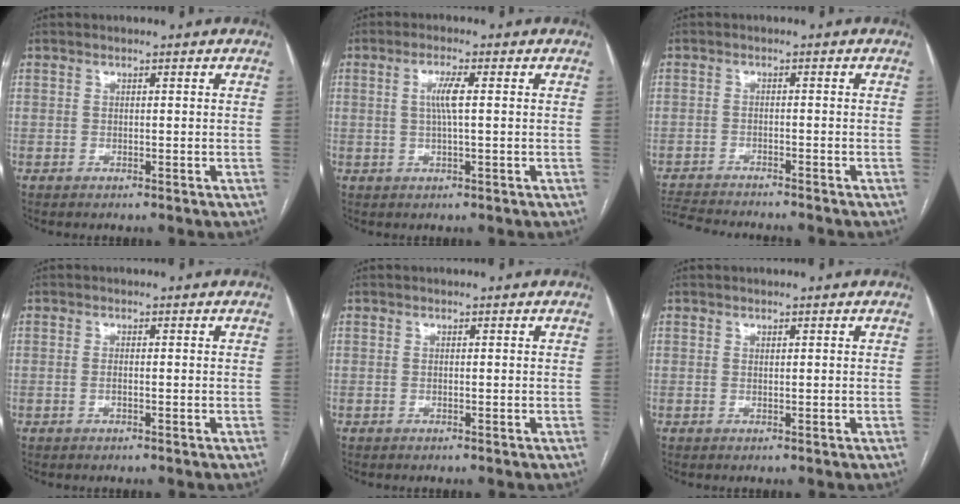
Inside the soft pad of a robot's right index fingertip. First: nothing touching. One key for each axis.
{"total": 3.5, "fx": 0.5, "fy": 0.1, "fz": 3.5, "tx": -0.069, "ty": 0.002, "tz": 0.010}
{"total": 10.3, "fx": -9.6, "fy": 1.2, "fz": 3.4, "tx": -0.055, "ty": -0.005, "tz": -0.145}
{"total": 0.8, "fx": -0.4, "fy": 0.2, "fz": 0.6, "tx": -0.016, "ty": 0.001, "tz": -0.007}
{"total": 0.0}
{"total": 0.0}